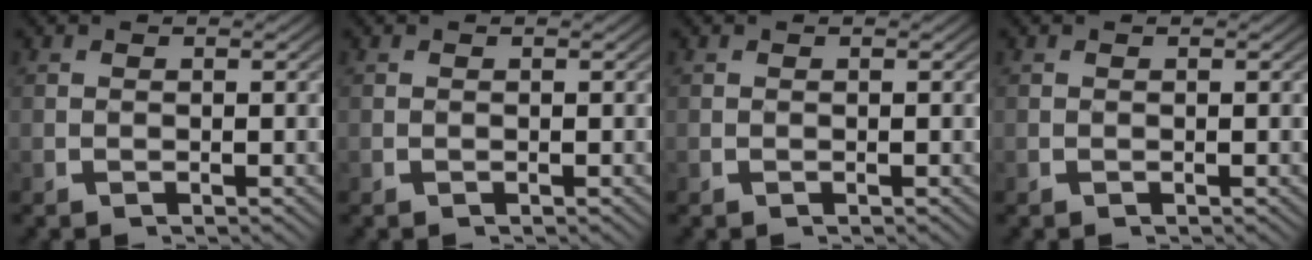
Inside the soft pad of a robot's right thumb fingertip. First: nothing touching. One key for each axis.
{"total": 0.0}
{"total": 0.0}
{"total": 0.0}